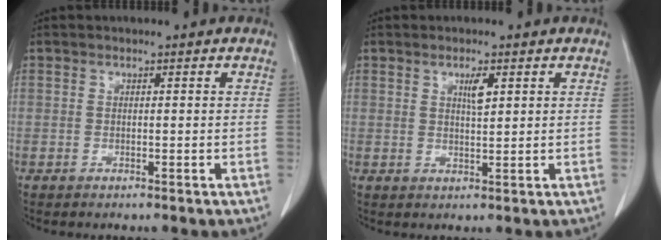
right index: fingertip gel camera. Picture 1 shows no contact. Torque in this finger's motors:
{"motor_torque": [0.02, 0.00, 0.03, 0.02]}